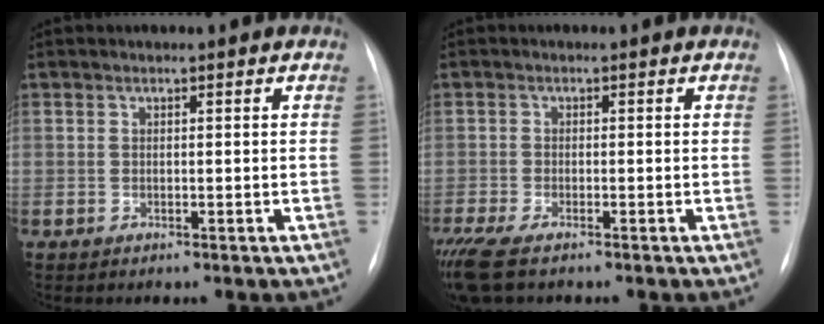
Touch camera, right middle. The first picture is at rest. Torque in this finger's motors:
{"motor_torque": [0.46, -0.71, 0.23, 0.07]}